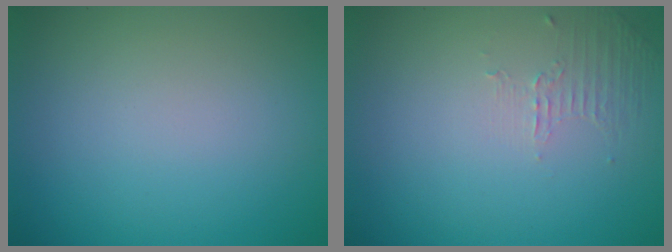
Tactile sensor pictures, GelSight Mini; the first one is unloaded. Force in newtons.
{"total": 1.1, "press": 0.2, "slide": 1.0}